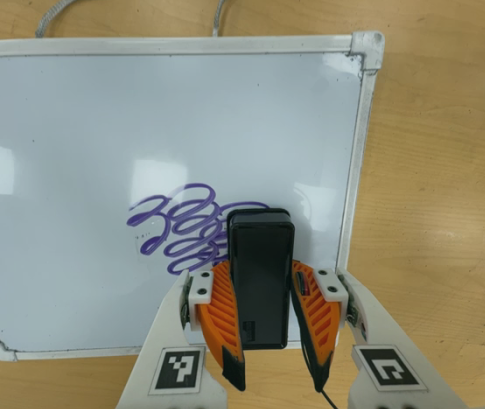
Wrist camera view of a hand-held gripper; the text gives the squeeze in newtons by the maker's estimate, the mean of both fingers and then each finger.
{"total": 10.9, "left": 10.5, "right": 11.3}